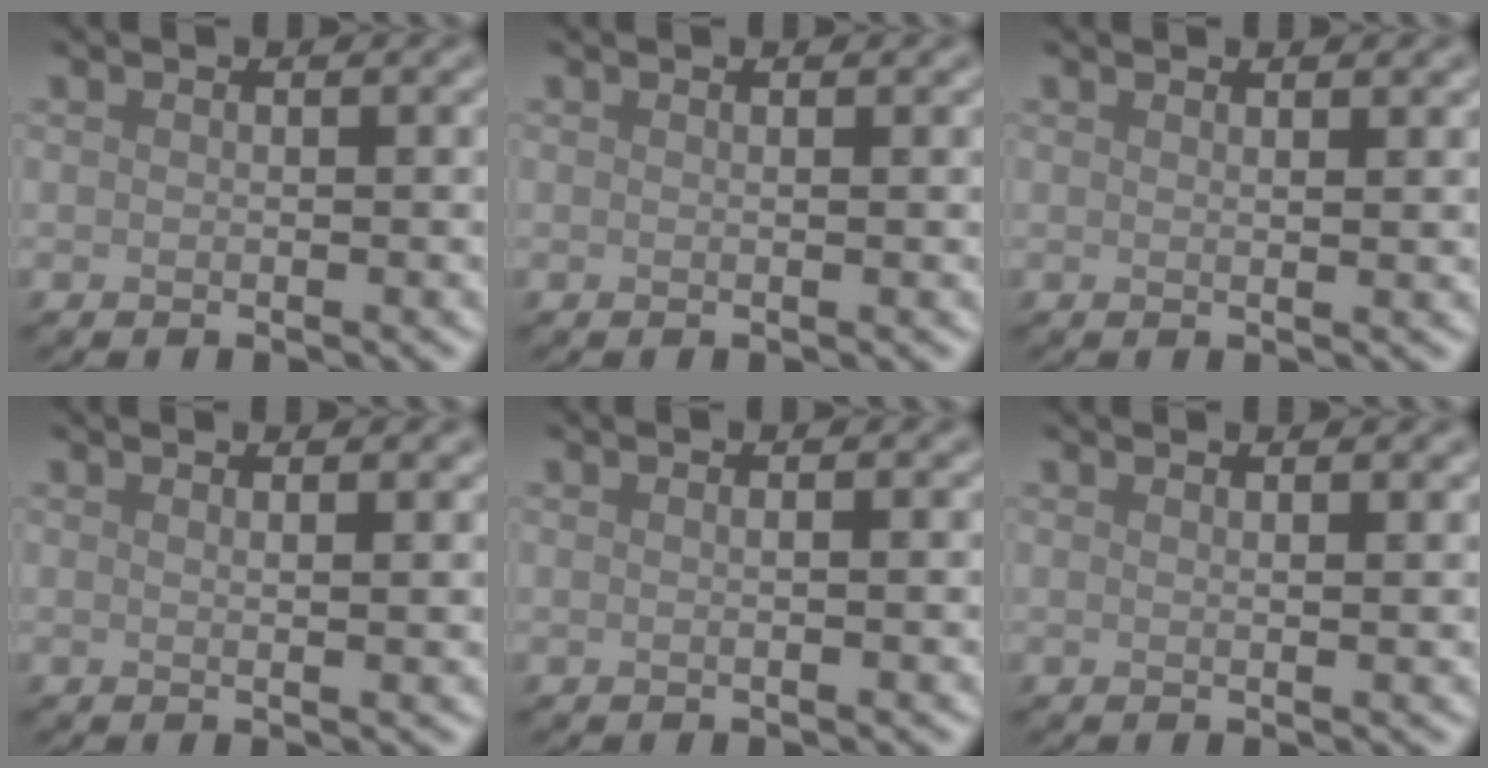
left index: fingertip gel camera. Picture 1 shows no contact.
{"total": 0.8, "force": [0.4, 0.3, 0.7], "torque": [-0.002, 0.003, 0.001]}
{"total": 1.9, "force": [1.1, 0.6, 1.4], "torque": [-0.013, 0.003, 0.002]}
{"total": 2.3, "force": [1.1, 0.8, 1.9], "torque": [-0.021, 0.005, -0.004]}
{"total": 1.8, "force": [0.5, 0.7, 1.5], "torque": [-0.008, -0.003, -0.008]}
{"total": 2.2, "force": [1.2, 0.7, 1.6], "torque": [-0.014, 0.005, -0.001]}